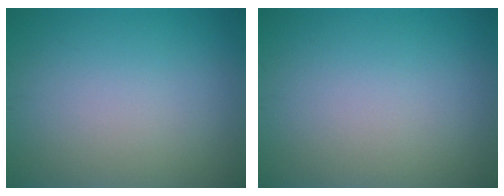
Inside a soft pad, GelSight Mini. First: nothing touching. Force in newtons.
{"total": 0.0}